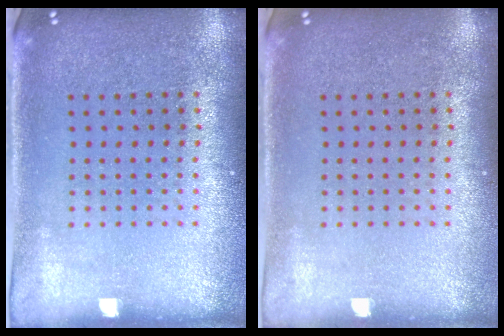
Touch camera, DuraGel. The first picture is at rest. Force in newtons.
{"total": 0.0}